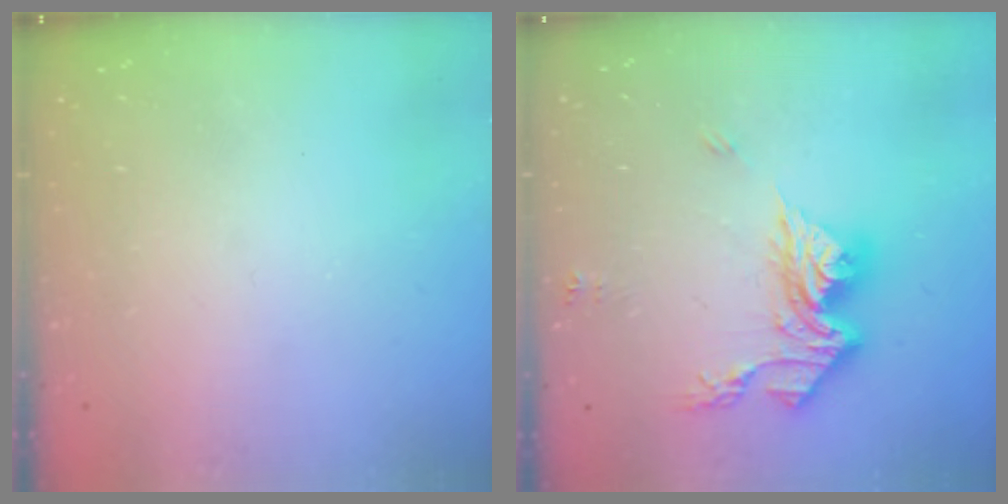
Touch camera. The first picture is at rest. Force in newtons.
{"total": 14.7, "press": 14.6, "slide": 1.5}